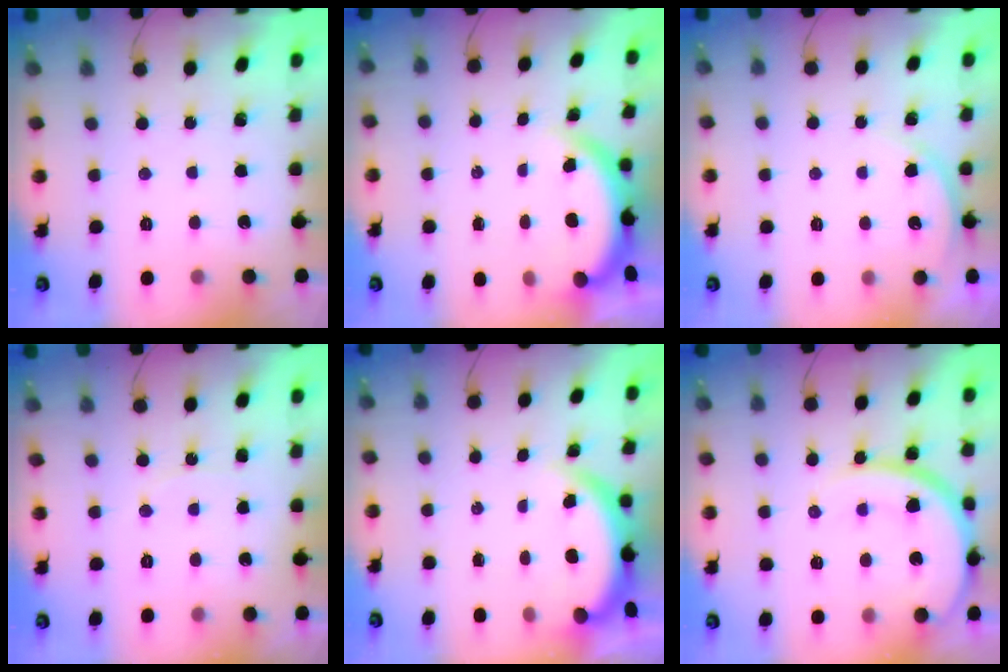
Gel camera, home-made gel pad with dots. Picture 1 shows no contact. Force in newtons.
{"total": 4.0, "press": 3.8, "slide": 1.0}
{"total": 4.6, "press": 4.2, "slide": 1.8}
{"total": 5.6, "press": 5.5, "slide": 0.4}
{"total": 4.0, "press": 4.0, "slide": 0.1}
{"total": 15.6, "press": 15.5, "slide": 2.0}